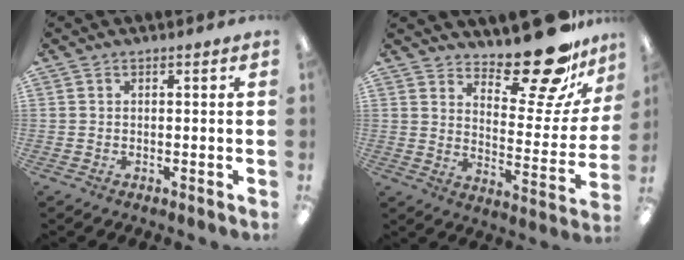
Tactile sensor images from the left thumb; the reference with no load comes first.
{"total": 20.3, "force": [16.2, 6.9, 10.1], "torque": [-0.128, -0.126, 0.268]}